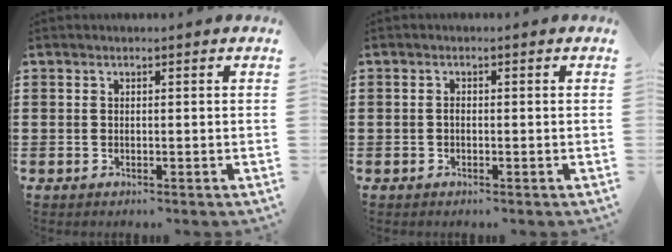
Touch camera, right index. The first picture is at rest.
{"total": 0.8, "force": [-0.3, 0.4, 0.6], "torque": [-0.013, -0.002, -0.005]}